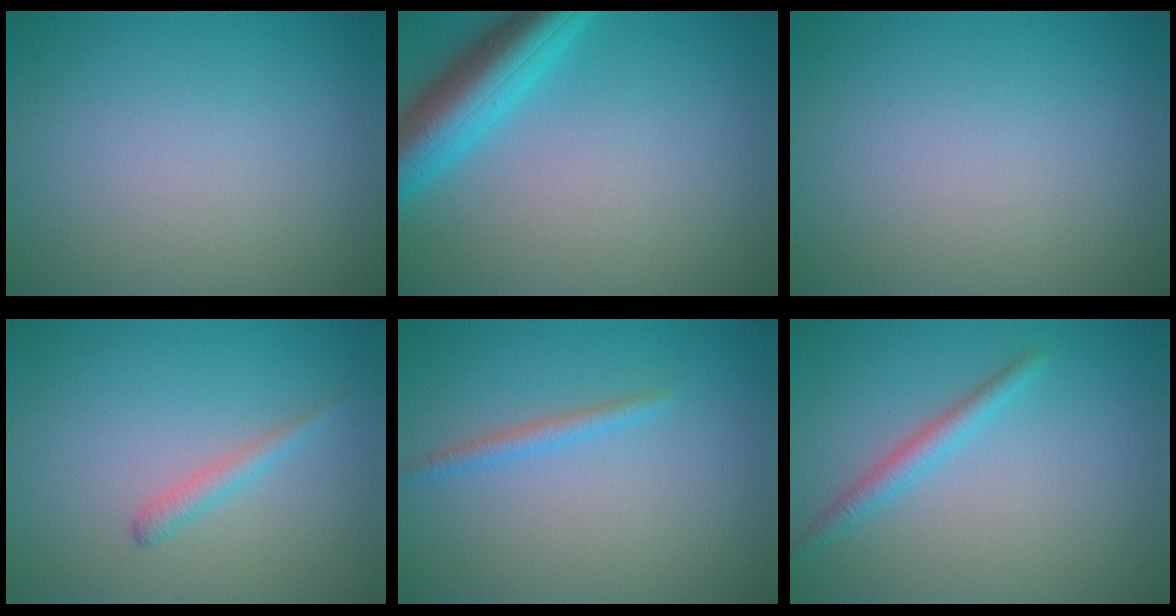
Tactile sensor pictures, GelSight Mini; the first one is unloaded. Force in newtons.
{"total": 6.2, "press": 6.2, "slide": 0.4}
{"total": 0.0}
{"total": 1.4, "press": 1.4, "slide": 0.0}
{"total": 1.3, "press": 1.3, "slide": 0.0}
{"total": 1.9, "press": 1.9, "slide": 0.2}